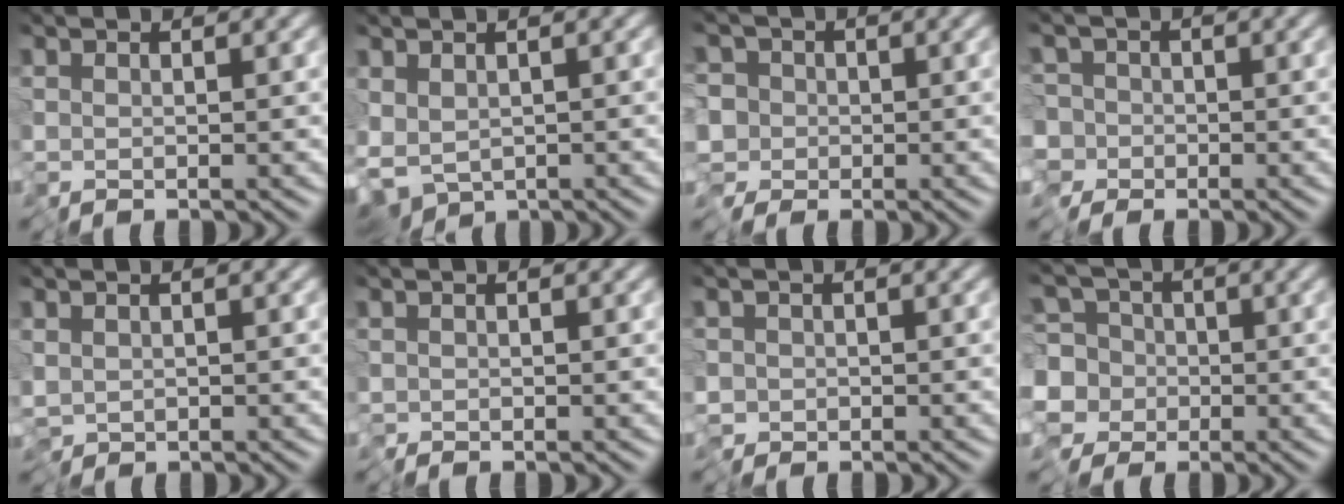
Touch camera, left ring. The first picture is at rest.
{"total": 4.3, "force": [-1.2, 2.9, 3.0], "torque": [-0.053, -0.020, -0.012]}
{"total": 2.5, "force": [-0.7, 2.4, 0.2], "torque": [-0.002, 0.002, -0.022]}
{"total": 2.8, "force": [-1.1, 2.6, 0.1], "torque": [0.008, 0.004, -0.030]}
{"total": 1.0, "force": [0.0, 0.8, 0.6], "torque": [-0.016, -0.002, 0.000]}
{"total": 0.0}
{"total": 1.2, "force": [-0.5, 1.1, 0.2], "torque": [-0.007, -0.004, -0.014]}
{"total": 8.7, "force": [-0.8, 8.2, 2.9], "torque": [-0.051, 0.026, -0.067]}